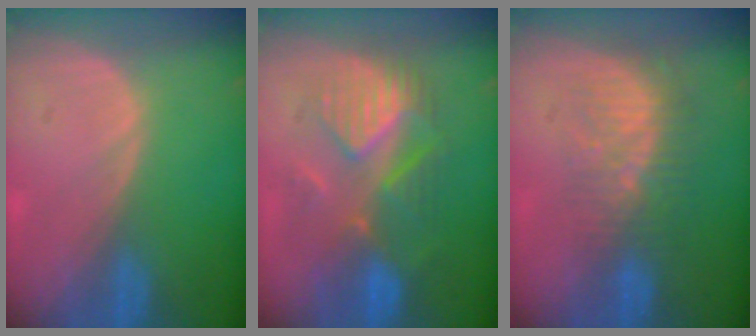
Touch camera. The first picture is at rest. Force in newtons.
{"total": 8.6, "press": 8.6, "slide": 0.3}
{"total": 8.6, "press": 7.5, "slide": 4.3}